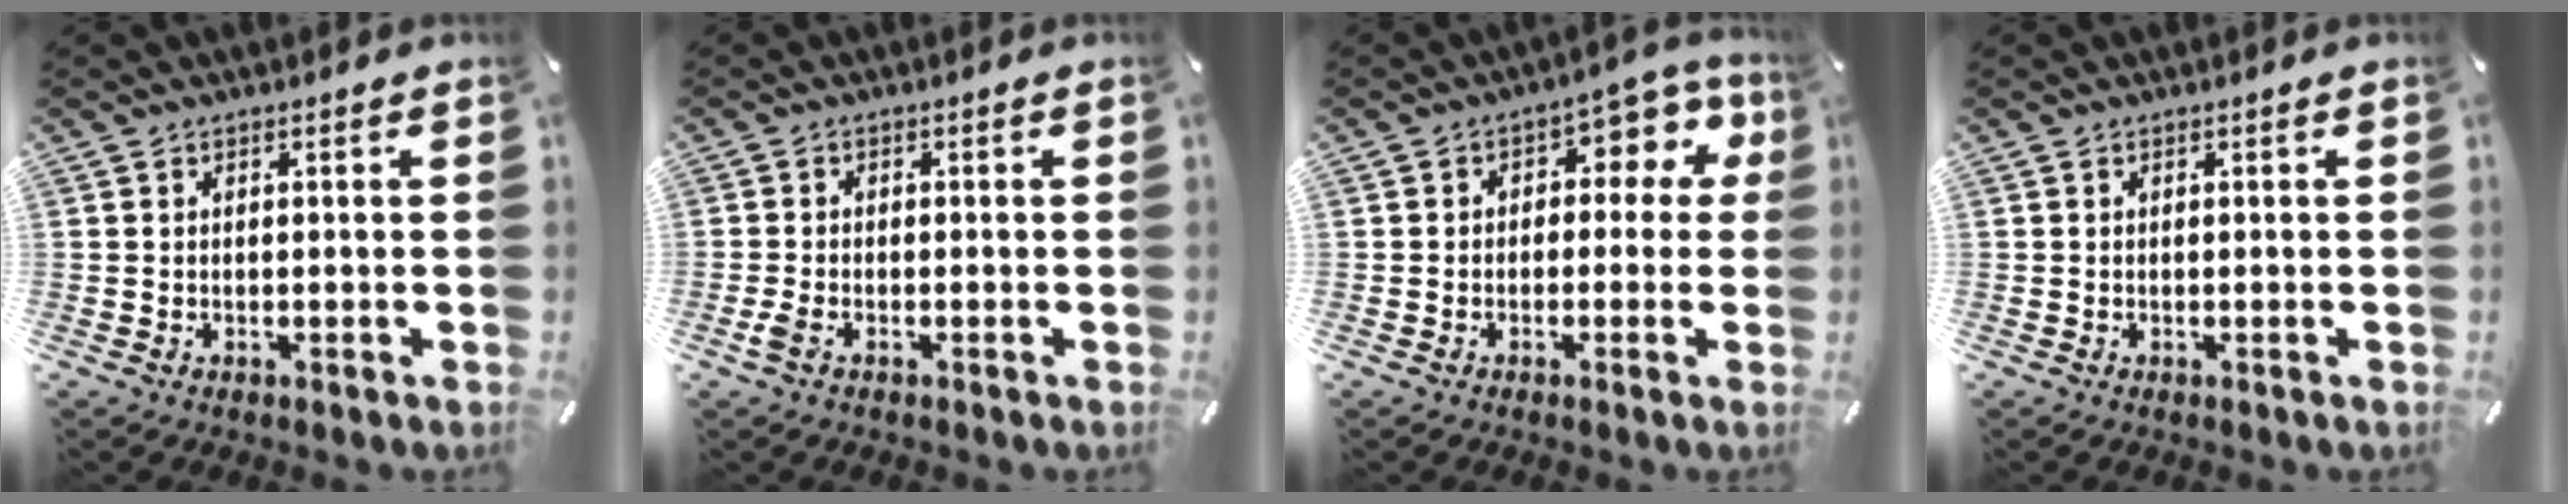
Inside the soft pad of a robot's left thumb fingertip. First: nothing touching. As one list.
[{"total": 2.1, "force": [-1.2, 1.0, 1.5], "torque": [-0.039, -0.001, -0.025]}, {"total": 7.1, "force": [0.9, 4.9, 5.1], "torque": [-0.058, -0.001, 0.008]}, {"total": 0.0}]